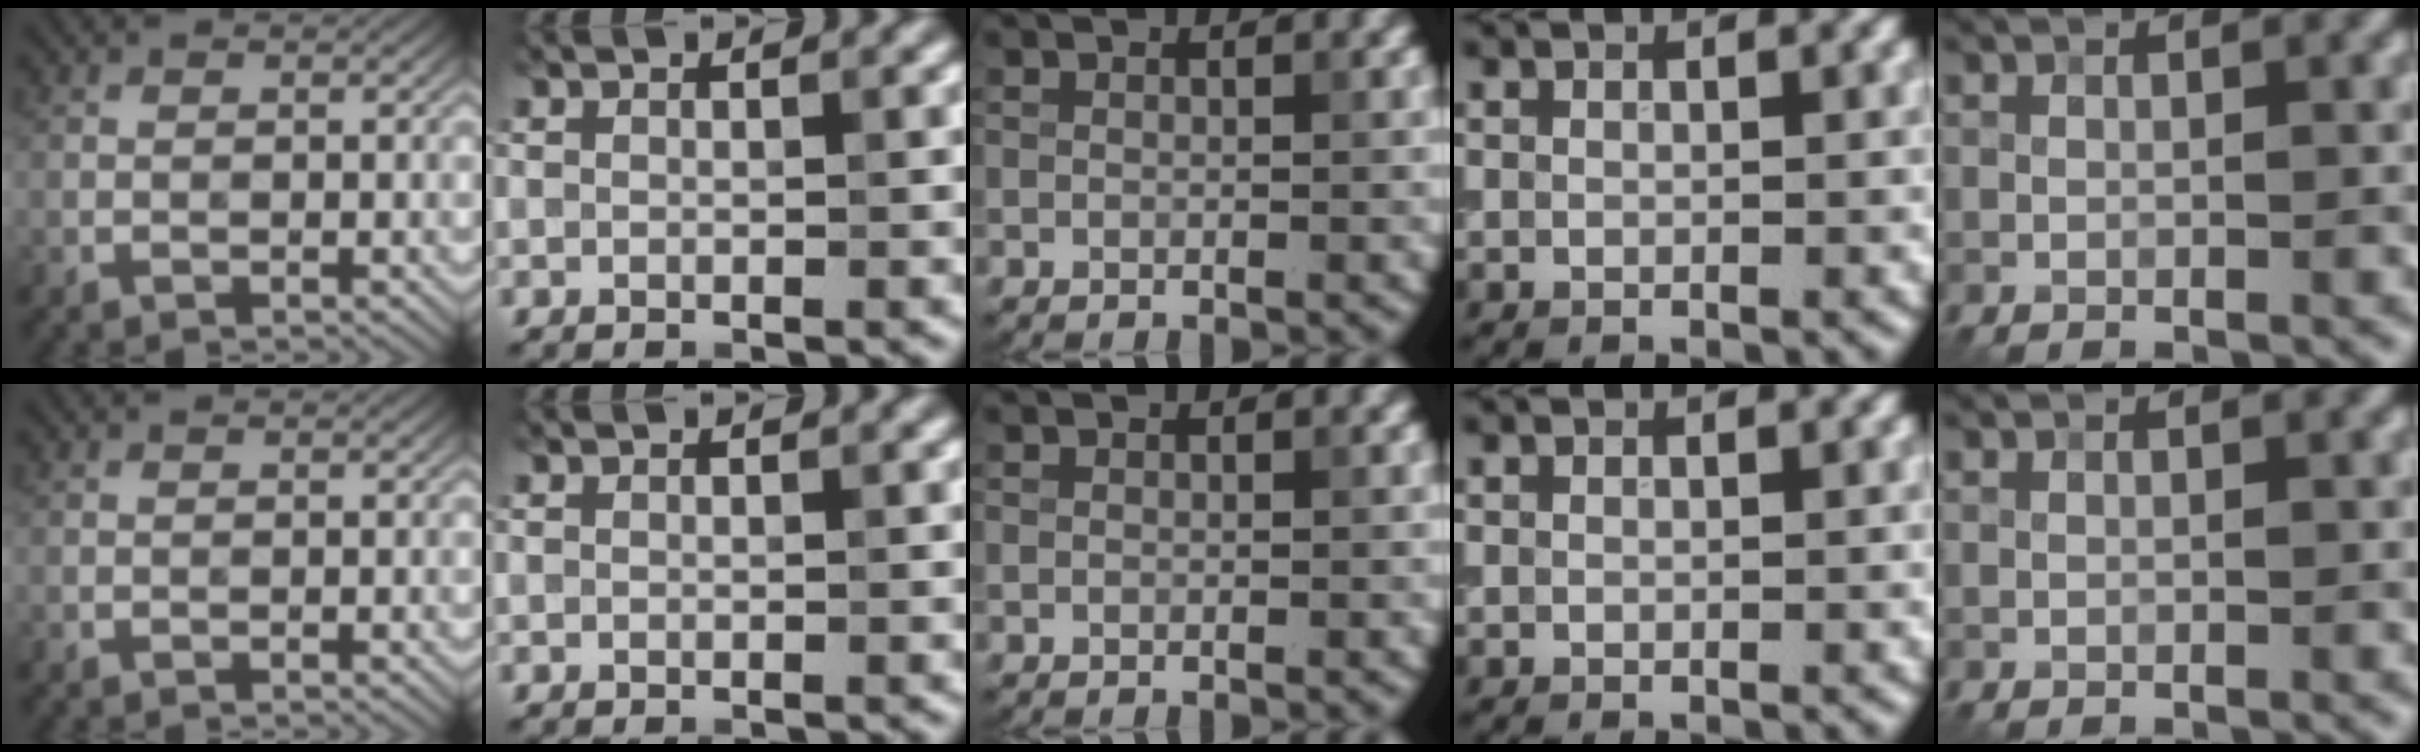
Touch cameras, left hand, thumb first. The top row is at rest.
{}